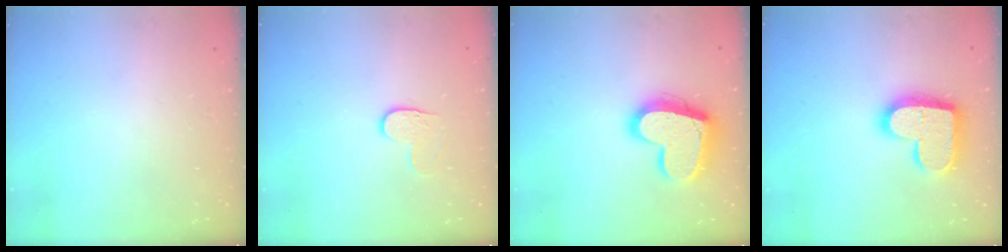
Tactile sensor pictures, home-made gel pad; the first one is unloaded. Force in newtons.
{"total": 3.7, "press": 3.7, "slide": 0.2}
{"total": 18.1, "press": 18.1, "slide": 1.6}
{"total": 17.6, "press": 17.5, "slide": 1.0}